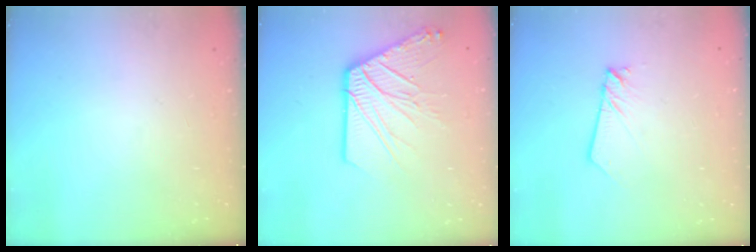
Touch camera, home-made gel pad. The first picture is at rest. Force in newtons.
{"total": 14.3, "press": 14.1, "slide": 1.9}
{"total": 2.4, "press": 2.4, "slide": 0.1}